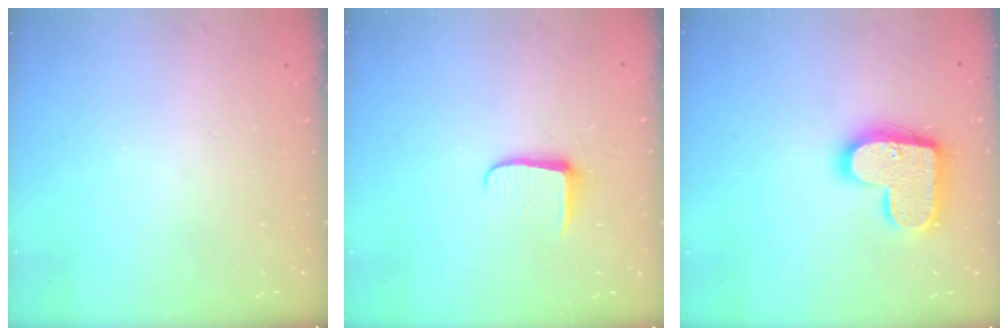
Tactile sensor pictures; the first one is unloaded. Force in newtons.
{"total": 5.9, "press": 5.8, "slide": 0.8}
{"total": 17.1, "press": 17.1, "slide": 1.0}